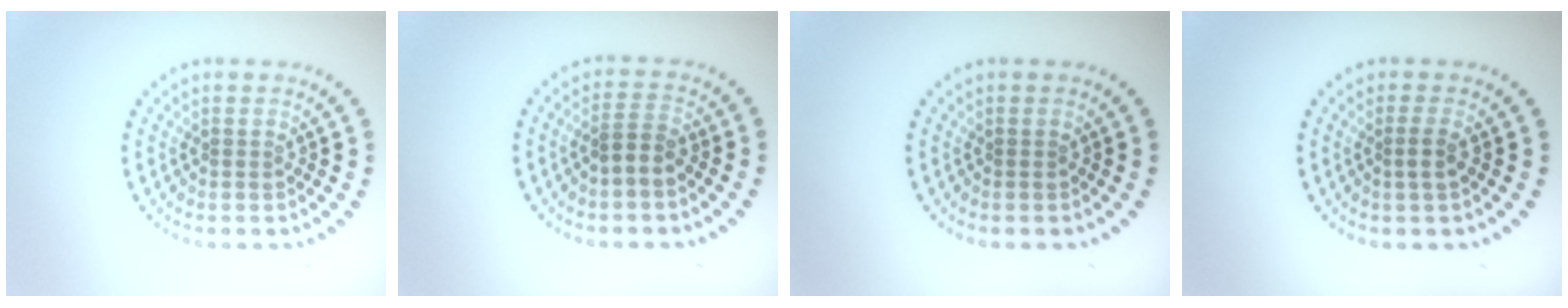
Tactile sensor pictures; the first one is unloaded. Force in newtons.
{"total": 1.9, "press": 1.8, "slide": 0.7}
{"total": 0.0}
{"total": 1.3, "press": 1.1, "slide": 0.7}